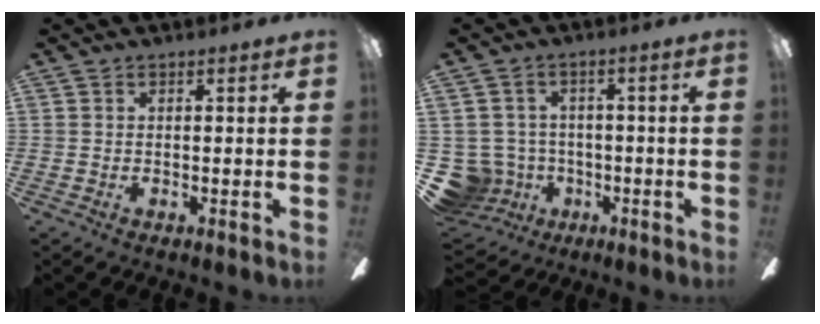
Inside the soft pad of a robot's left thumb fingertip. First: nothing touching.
{"total": 8.6, "force": [-1.9, 8.1, 2.2], "torque": [-0.097, 0.009, -0.032]}